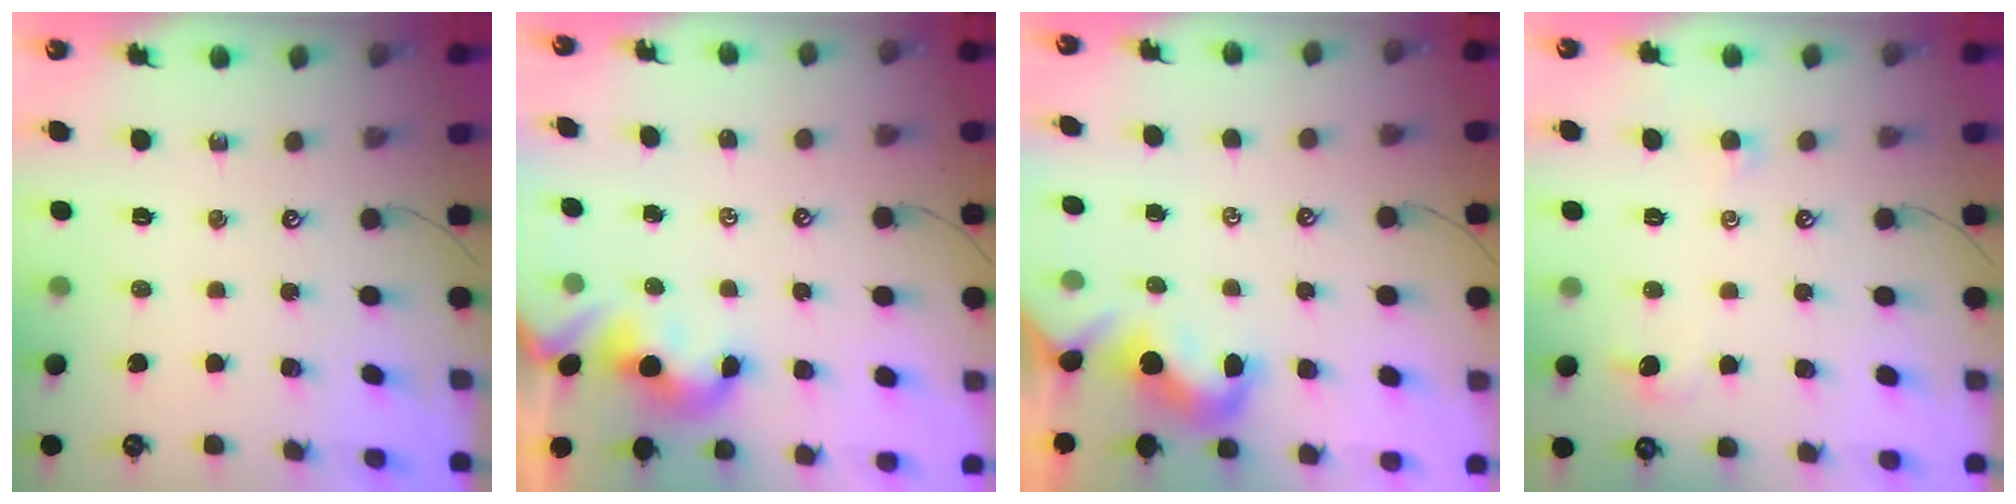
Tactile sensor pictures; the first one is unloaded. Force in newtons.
{"total": 1.6, "press": 1.5, "slide": 0.6}
{"total": 1.9, "press": 1.8, "slide": 0.6}
{"total": 0.7, "press": 0.4, "slide": 0.6}